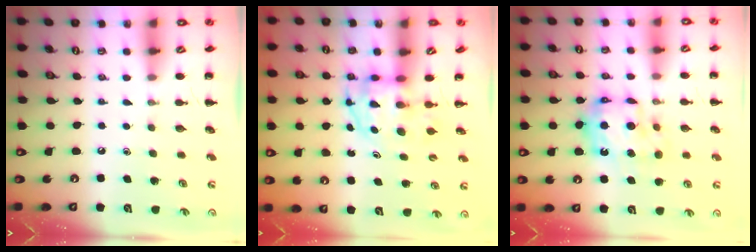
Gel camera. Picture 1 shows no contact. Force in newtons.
{"total": 3.5, "press": 3.4, "slide": 0.5}
{"total": 11.7, "press": 11.6, "slide": 1.4}